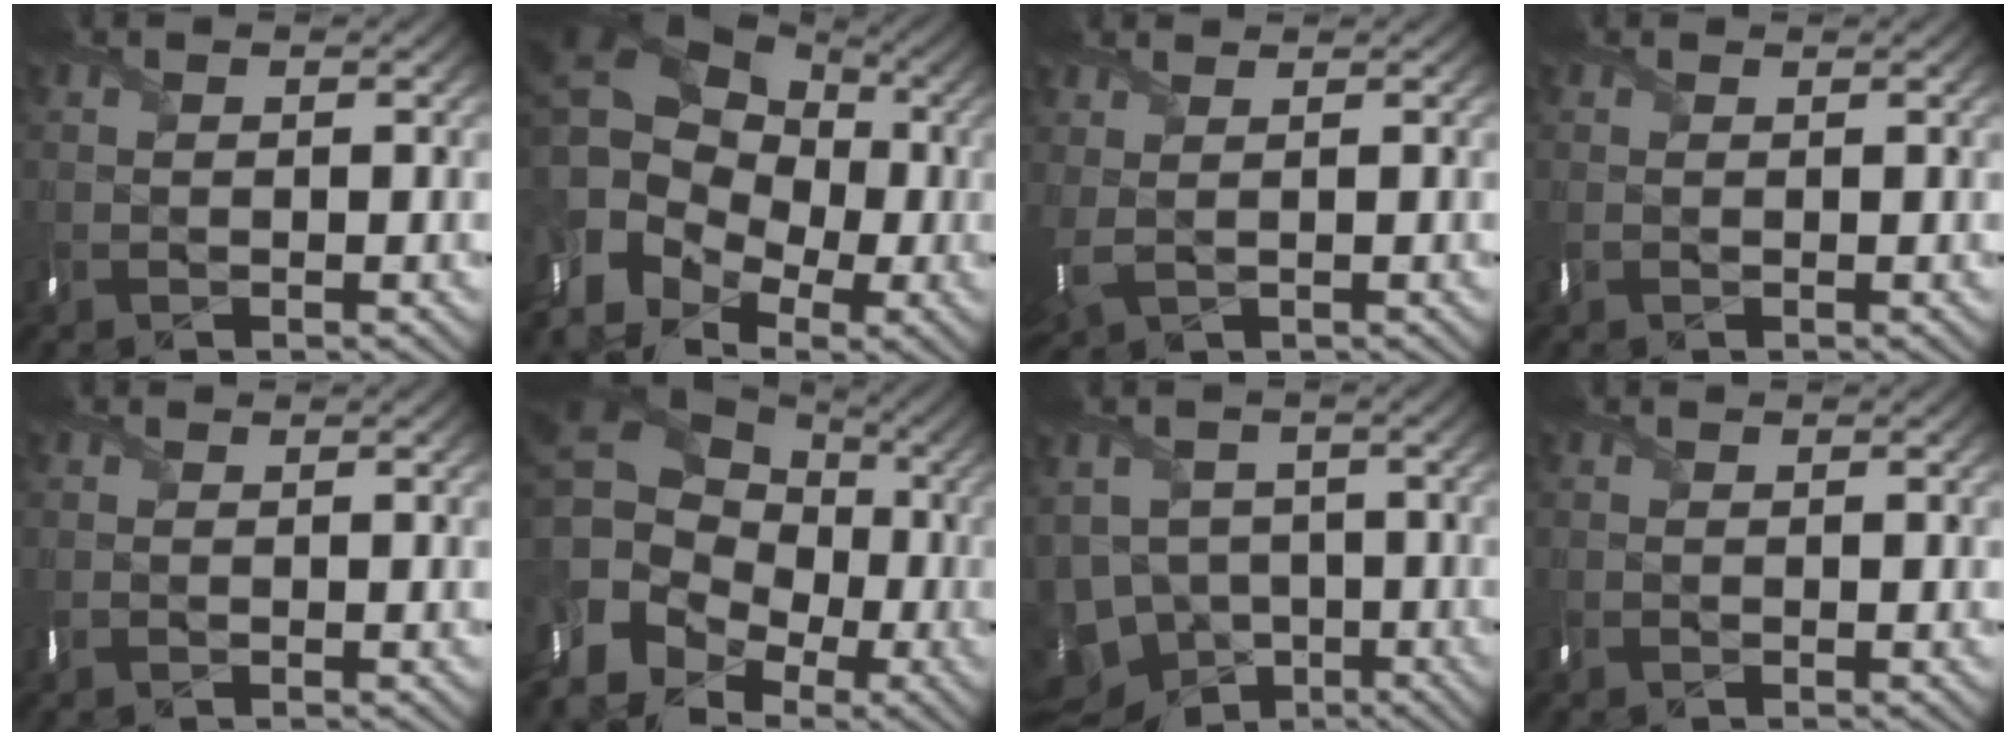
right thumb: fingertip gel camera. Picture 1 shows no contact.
{"total": 15.0, "force": [0.8, 11.5, 9.5], "torque": [-0.198, -0.009, 0.028]}
{"total": 2.1, "force": [0.7, 1.1, 1.7], "torque": [-0.049, -0.004, 0.021]}
{"total": 0.0}
{"total": 0.6, "force": [0.1, -0.3, -0.6], "torque": [0.013, -0.002, 0.004]}
{"total": 15.1, "force": [-2.1, 12.4, 8.3], "torque": [-0.179, -0.011, -0.032]}
{"total": 10.1, "force": [-4.0, 7.8, 5.1], "torque": [-0.133, -0.024, -0.049]}
{"total": 0.0}